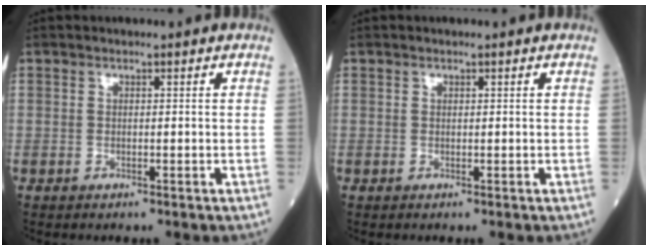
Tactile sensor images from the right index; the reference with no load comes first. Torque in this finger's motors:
{"motor_torque": [0.12, 0.07, -0.06, 0.00]}